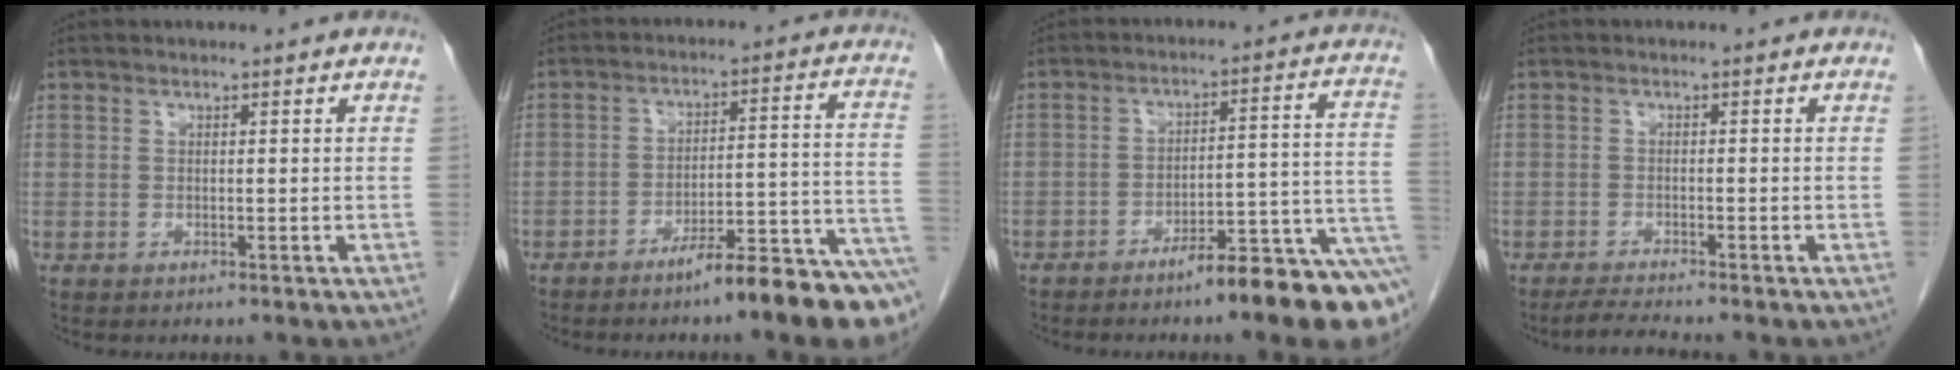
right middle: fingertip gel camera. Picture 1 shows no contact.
{"total": 11.7, "force": [-8.3, 0.2, 8.1], "torque": [-0.098, 0.025, -0.125]}
{"total": 11.7, "force": [-7.5, 1.0, 9.0], "torque": [-0.088, 0.032, -0.106]}
{"total": 2.8, "force": [-2.6, -0.6, 0.9], "torque": [-0.027, -0.015, -0.051]}